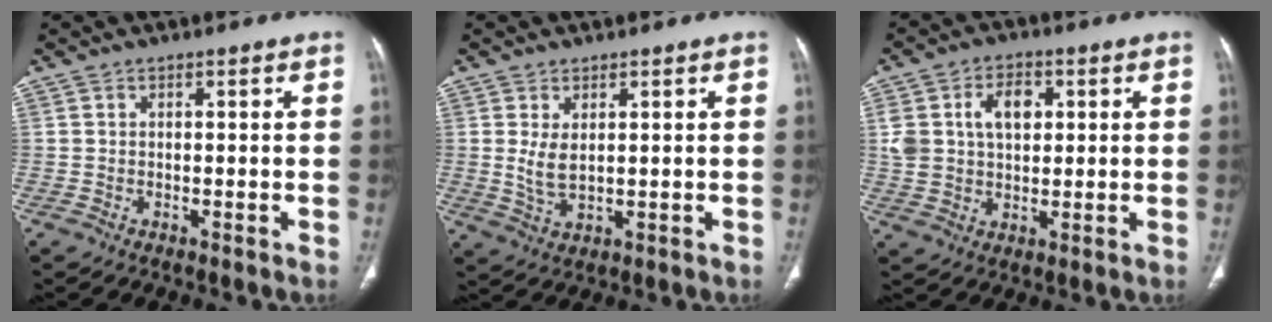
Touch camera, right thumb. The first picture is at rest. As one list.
[{"total": 4.4, "force": [0.9, 2.3, 3.6], "torque": [-0.072, -0.012, 0.028]}, {"total": 10.1, "force": [2.5, 6.9, 6.9], "torque": [-0.107, 0.007, 0.050]}]